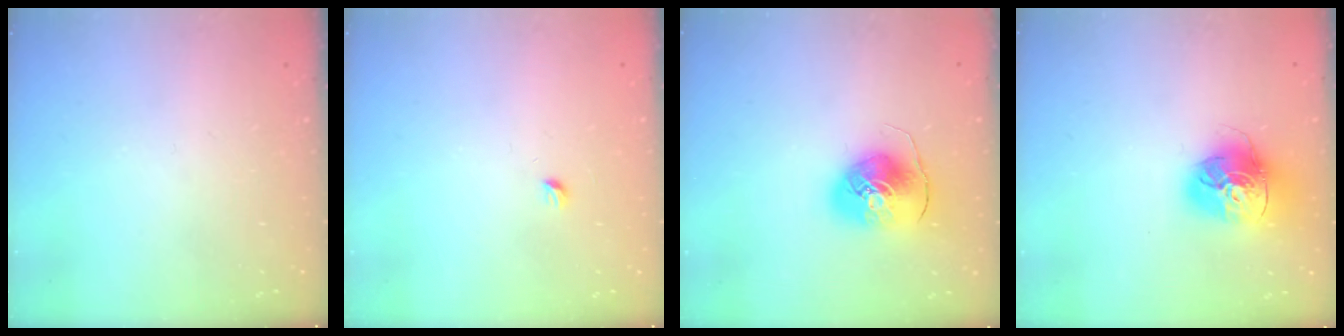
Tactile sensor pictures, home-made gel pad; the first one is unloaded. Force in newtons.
{"total": 2.9, "press": 2.9, "slide": 0.4}
{"total": 9.3, "press": 9.2, "slide": 1.0}
{"total": 17.4, "press": 17.3, "slide": 2.1}